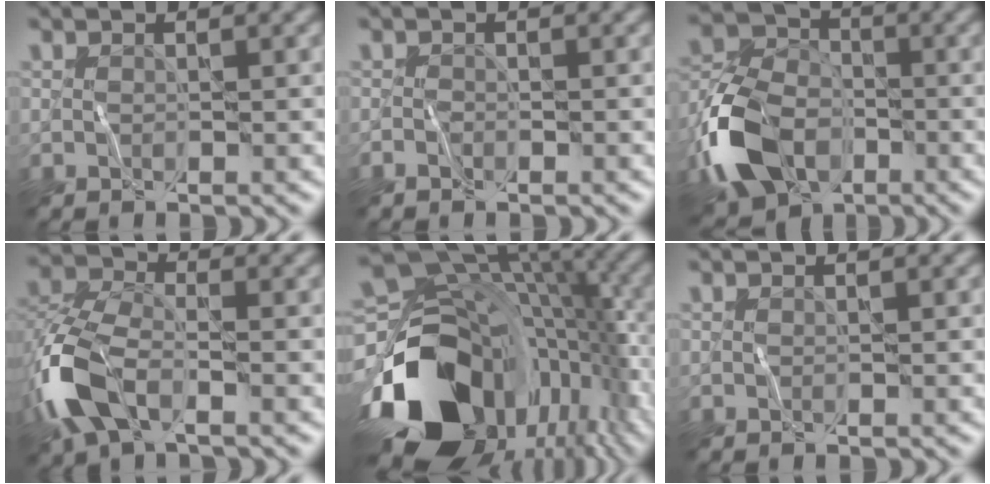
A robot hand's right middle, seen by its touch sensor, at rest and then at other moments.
{"total": 0.6, "force": [-0.6, 0.2, 0.0], "torque": [0.000, 0.004, -0.013]}
{"total": 9.7, "force": [-4.5, 6.3, 5.9], "torque": [-0.129, 0.001, -0.104]}
{"total": 7.9, "force": [-3.5, 4.2, 5.7], "torque": [-0.141, -0.003, -0.084]}
{"total": 18.2, "force": [-6.6, 12.2, 11.7], "torque": [-0.244, -0.046, -0.101]}
{"total": 0.0}